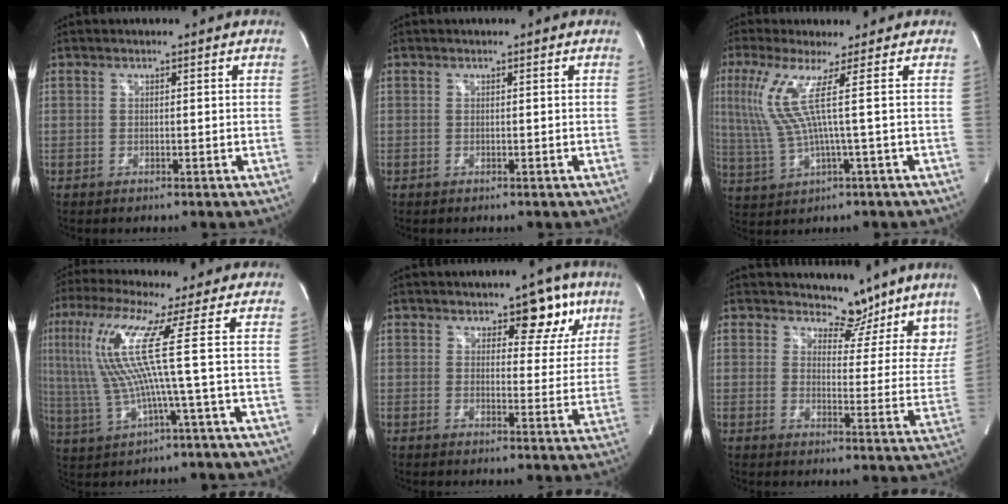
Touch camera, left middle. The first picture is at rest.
{"total": 0.0}
{"total": 7.2, "force": [1.9, -1.6, 6.8], "torque": [-0.160, 0.005, 0.050]}
{"total": 13.1, "force": [2.5, -1.7, 12.8], "torque": [-0.268, 0.011, 0.049]}
{"total": 6.7, "force": [4.1, 3.6, 4.0], "torque": [-0.024, 0.005, 0.049]}
{"total": 12.8, "force": [11.7, 4.5, 2.3], "torque": [0.009, -0.041, 0.116]}